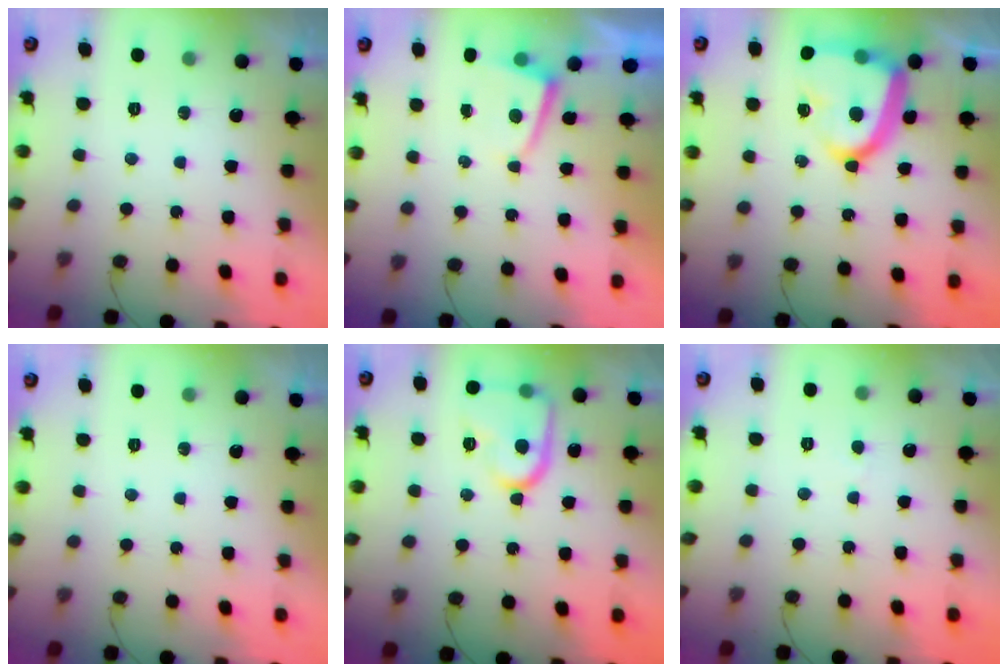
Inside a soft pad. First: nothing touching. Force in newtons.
{"total": 1.2, "press": 1.2, "slide": 0.2}
{"total": 18.0, "press": 17.9, "slide": 1.7}
{"total": 0.0}
{"total": 15.2, "press": 15.1, "slide": 1.3}
{"total": 1.9, "press": 1.9, "slide": 0.2}